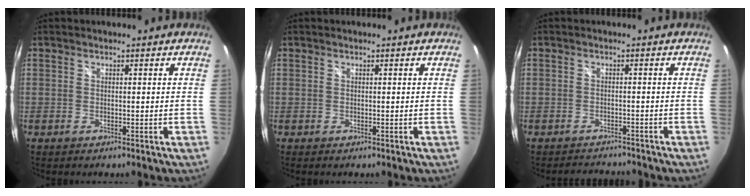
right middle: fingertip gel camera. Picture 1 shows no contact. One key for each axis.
{"total": 0.0}
{"total": 4.3, "fx": -4.1, "fy": 1.2, "fz": 0.6, "tx": -0.017, "ty": 0.006, "tz": -0.057}